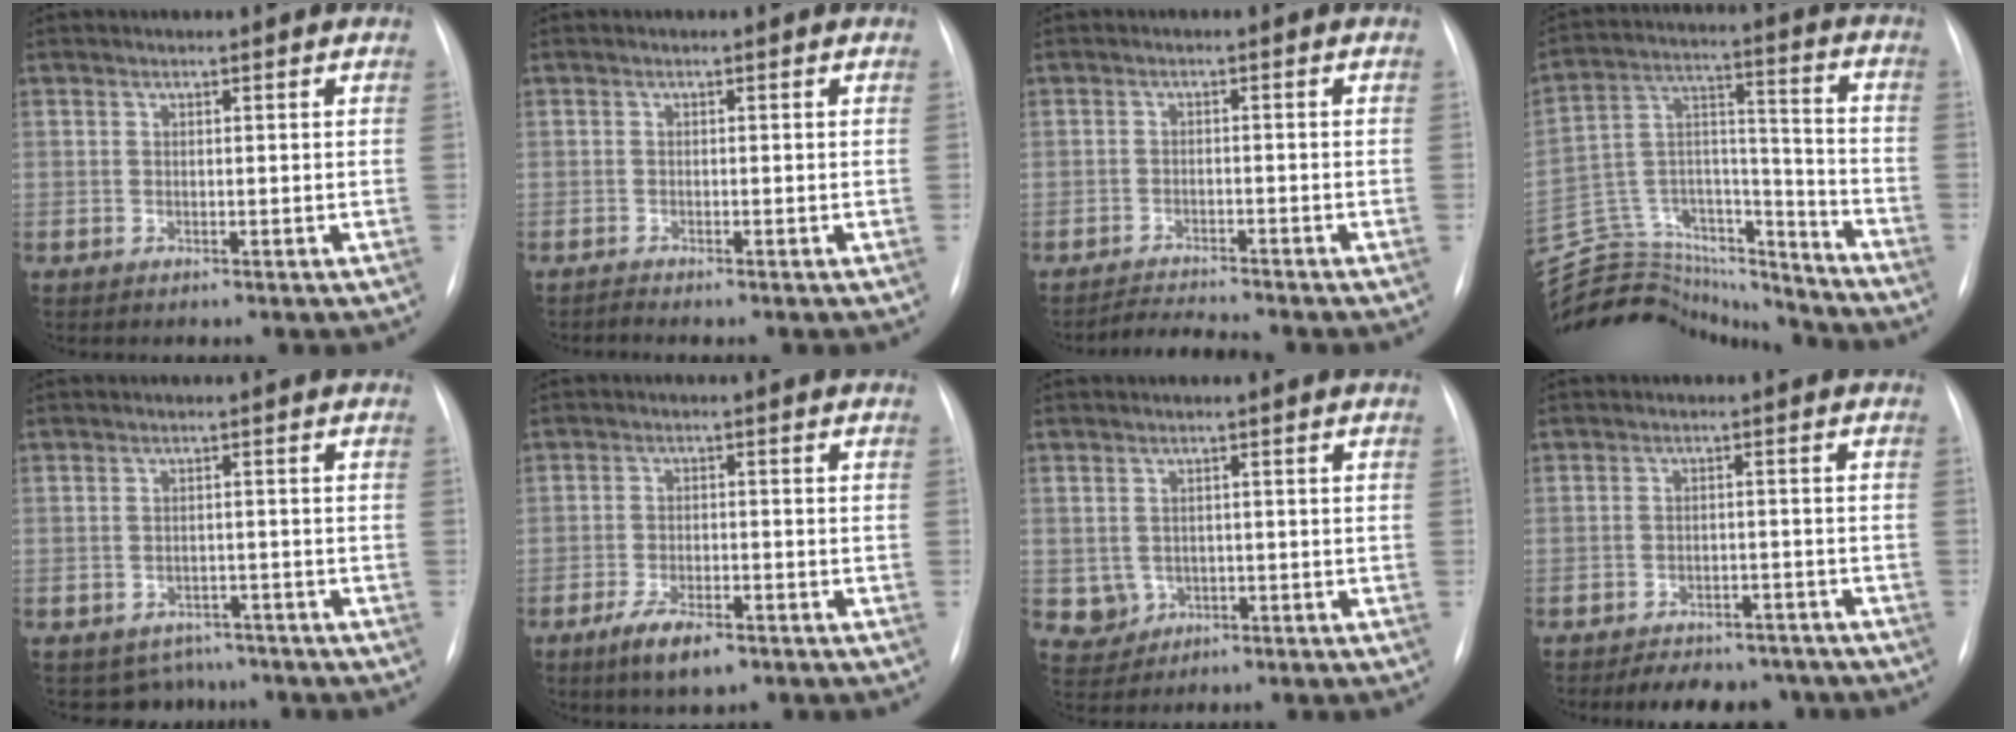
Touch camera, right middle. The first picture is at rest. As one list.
[{"total": 0.6, "force": [-0.5, -0.2, 0.0], "torque": [0.003, -0.003, -0.008]}, {"total": 3.6, "force": [-3.5, -0.8, 0.4], "torque": [-0.015, -0.018, -0.058]}, {"total": 27.4, "force": [-25.5, 7.0, 7.0], "torque": [-0.176, 0.030, -0.398]}, {"total": 4.9, "force": [-4.1, 2.7, -0.6], "torque": [0.016, 0.018, -0.052]}, {"total": 5.7, "force": [-3.7, 1.9, 4.0], "torque": [-0.077, -0.008, -0.057]}, {"total": 3.5, "force": [-0.6, 3.4, 0.7], "torque": [-0.007, 0.003, -0.001]}, {"total": 9.3, "force": [-8.0, 4.1, 2.5], "torque": [-0.027, 0.007, -0.100]}]